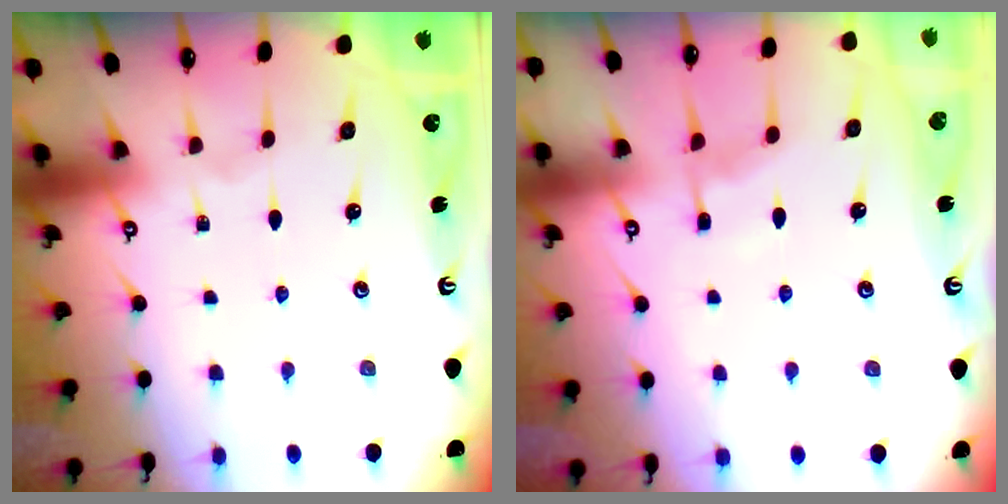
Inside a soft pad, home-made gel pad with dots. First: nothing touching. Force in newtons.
{"total": 5.7, "press": 5.7, "slide": 0.6}